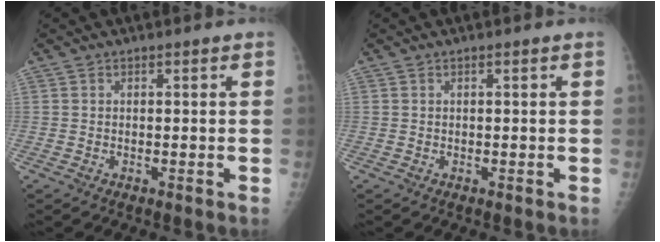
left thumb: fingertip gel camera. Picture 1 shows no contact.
{"total": 0.0}